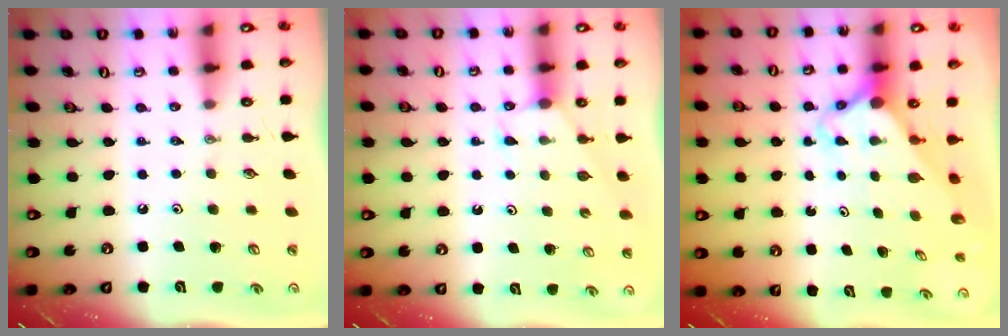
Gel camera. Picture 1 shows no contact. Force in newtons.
{"total": 2.9, "press": 2.9, "slide": 0.3}
{"total": 3.6, "press": 3.6, "slide": 0.3}